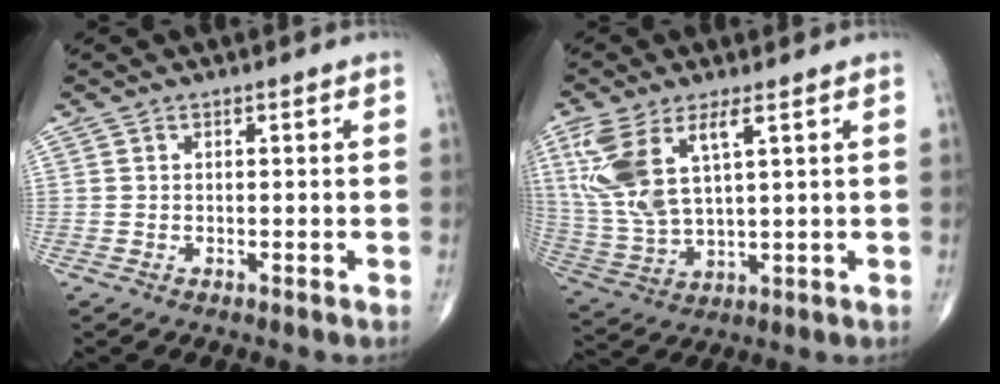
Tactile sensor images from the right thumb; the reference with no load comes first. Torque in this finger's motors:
{"motor_torque": [0.31, 0.43, 1.45, 0.95, 0.17]}